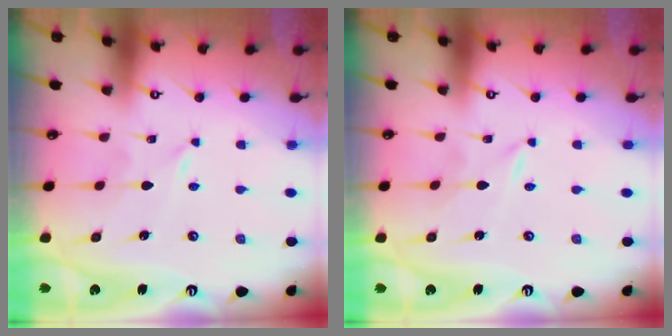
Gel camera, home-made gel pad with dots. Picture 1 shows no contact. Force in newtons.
{"total": 0.0}